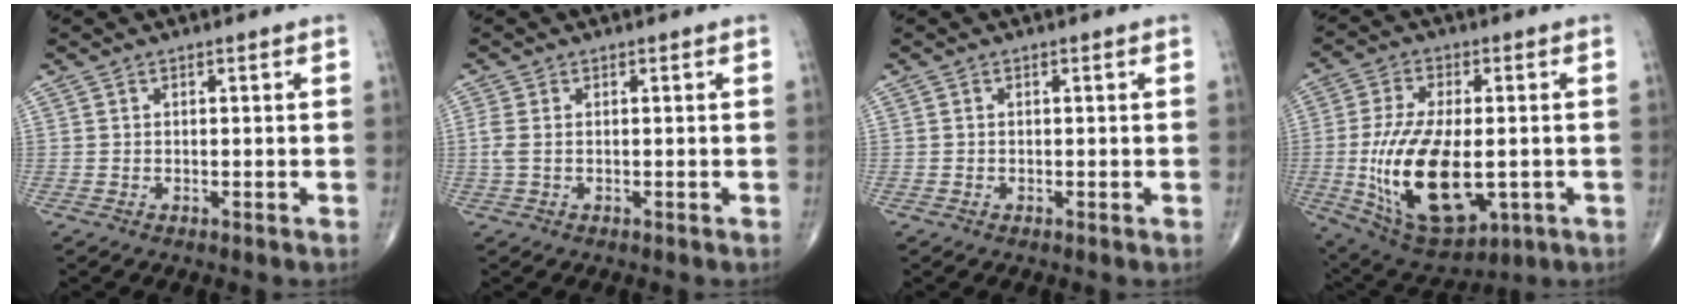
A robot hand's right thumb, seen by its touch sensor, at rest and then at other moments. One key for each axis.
{"total": 2.1, "fx": 0.0, "fy": 1.1, "fz": 1.8, "tx": -0.057, "ty": -0.001, "tz": 0.000}
{"total": 0.0}
{"total": 20.8, "fx": -3.3, "fy": 10.5, "fz": 17.6, "tx": -0.335, "ty": -0.011, "tz": -0.030}